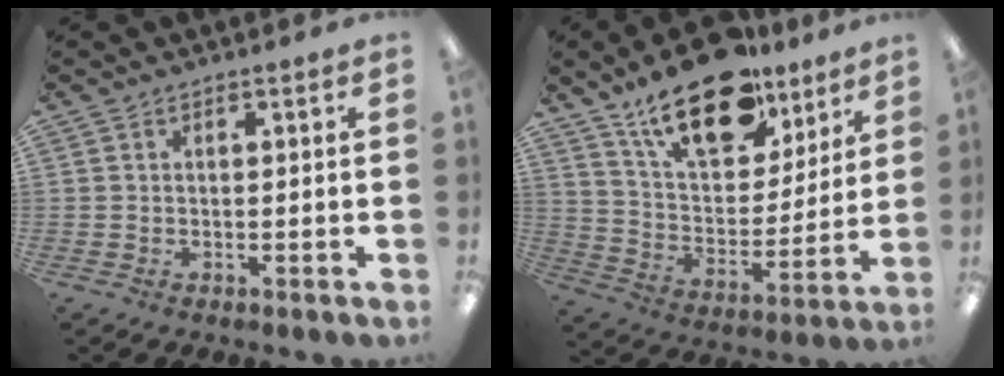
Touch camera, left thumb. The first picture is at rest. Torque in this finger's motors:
{"motor_torque": [0.61, 0.65, 1.60, -1.17, 0.24]}